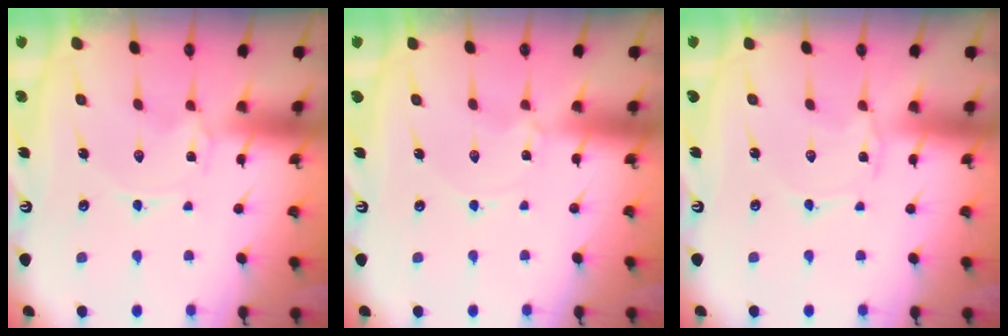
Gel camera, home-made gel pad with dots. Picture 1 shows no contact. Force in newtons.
{"total": 0.6, "press": 0.6, "slide": 0.1}
{"total": 1.8, "press": 1.8, "slide": 0.3}